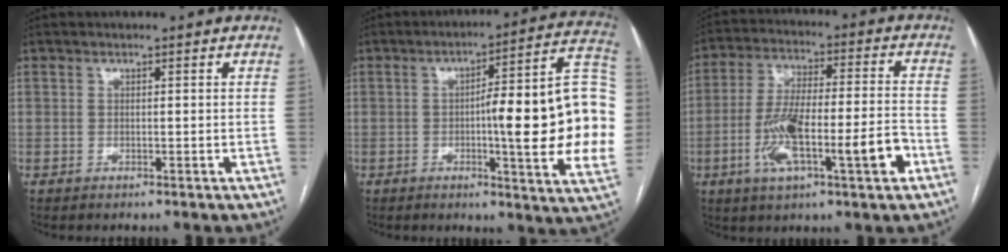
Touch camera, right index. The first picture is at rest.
{"total": 22.3, "force": [-0.9, 2.6, 22.2], "torque": [-0.196, 0.036, -0.007]}
{"total": 14.8, "force": [-5.1, 2.3, 13.7], "torque": [-0.248, 0.009, -0.083]}